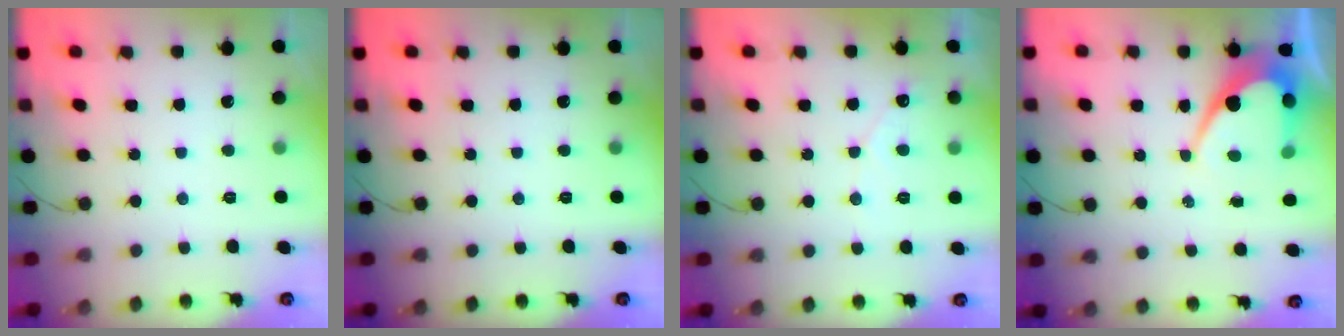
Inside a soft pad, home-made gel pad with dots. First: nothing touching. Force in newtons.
{"total": 0.0}
{"total": 3.1, "press": 3.1, "slide": 0.1}
{"total": 9.6, "press": 9.5, "slide": 0.8}